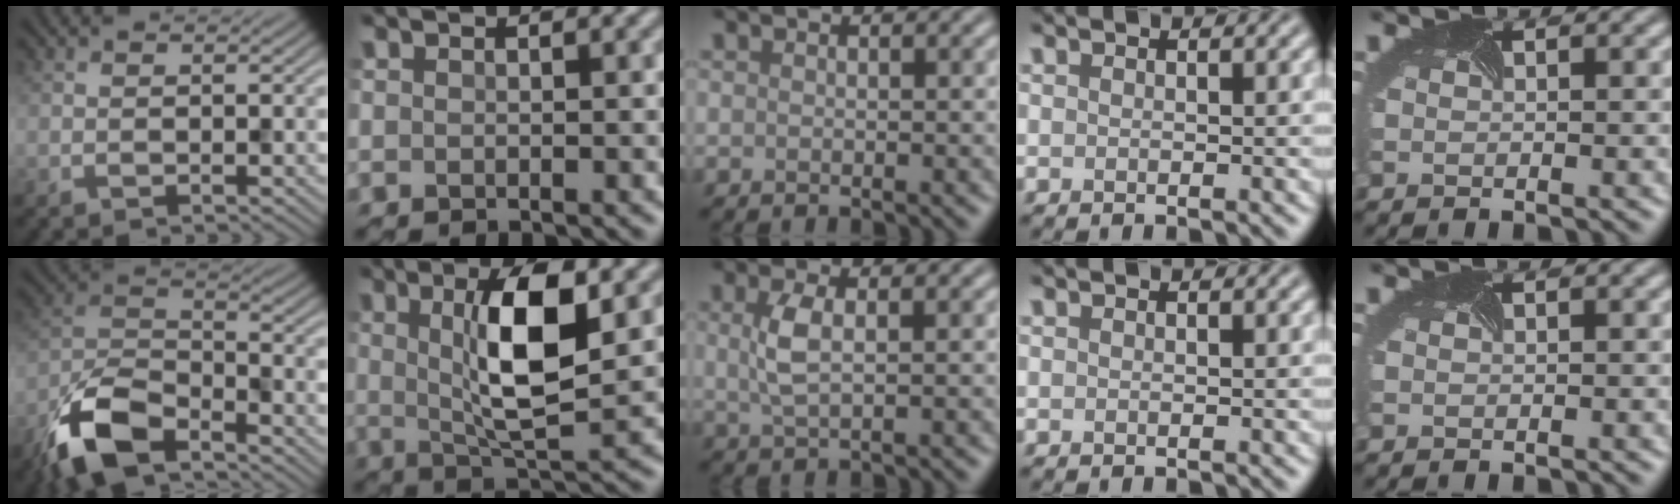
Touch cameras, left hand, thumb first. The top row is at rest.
{"thumb": {"total": 10.9, "force": [-7.5, 4.3, 6.7], "torque": [-0.133, -0.008, -0.164]}, "index": {"total": 7.1, "force": [1.4, 1.7, 6.8], "torque": [-0.123, 0.001, 0.026]}, "middle": {"total": 2.6, "force": [0.5, 1.1, 2.4], "torque": [-0.057, 0.001, 0.011]}}